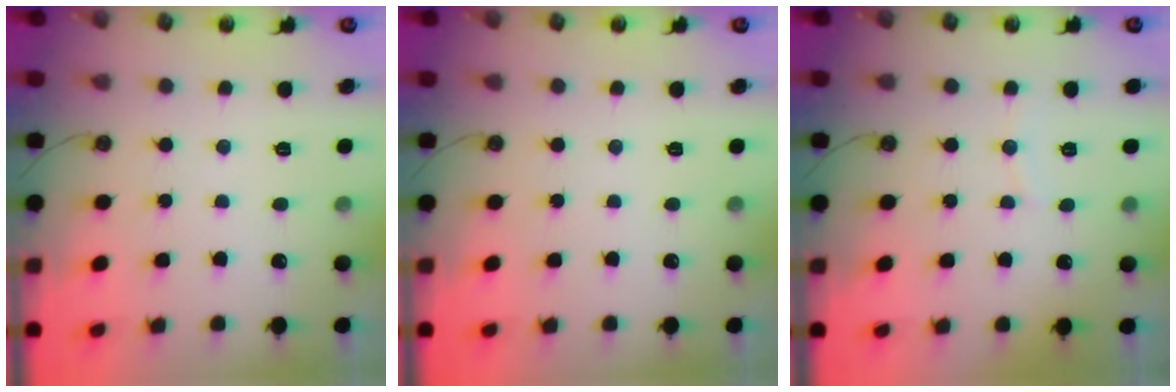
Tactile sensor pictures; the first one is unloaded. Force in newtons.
{"total": 0.0}
{"total": 2.8, "press": 2.8, "slide": 0.3}